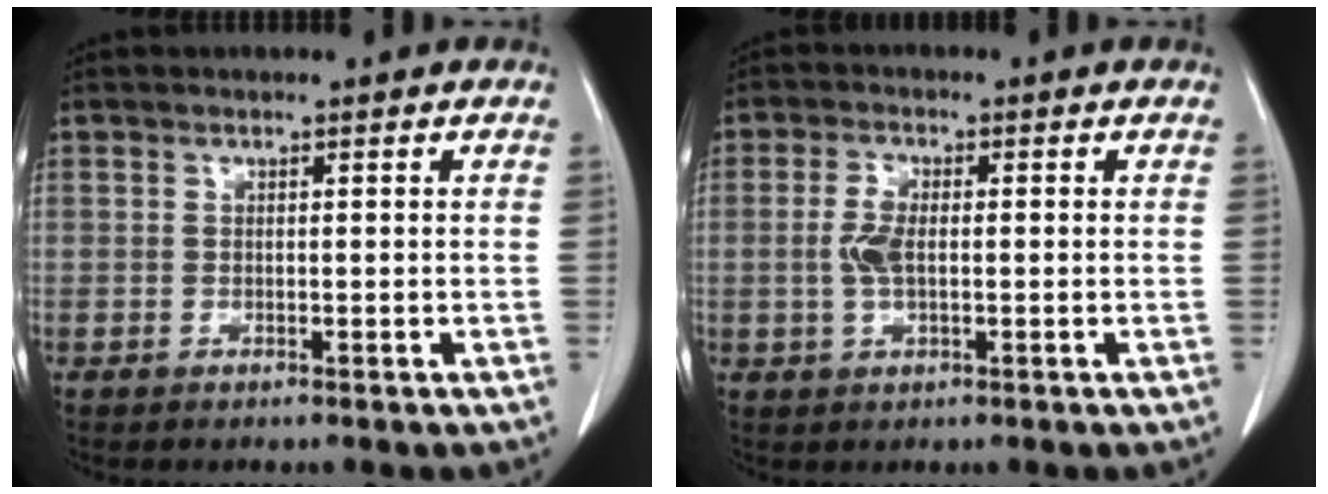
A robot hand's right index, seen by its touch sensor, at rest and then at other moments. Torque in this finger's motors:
{"motor_torque": [0.08, 0.00, 0.06, 0.05]}